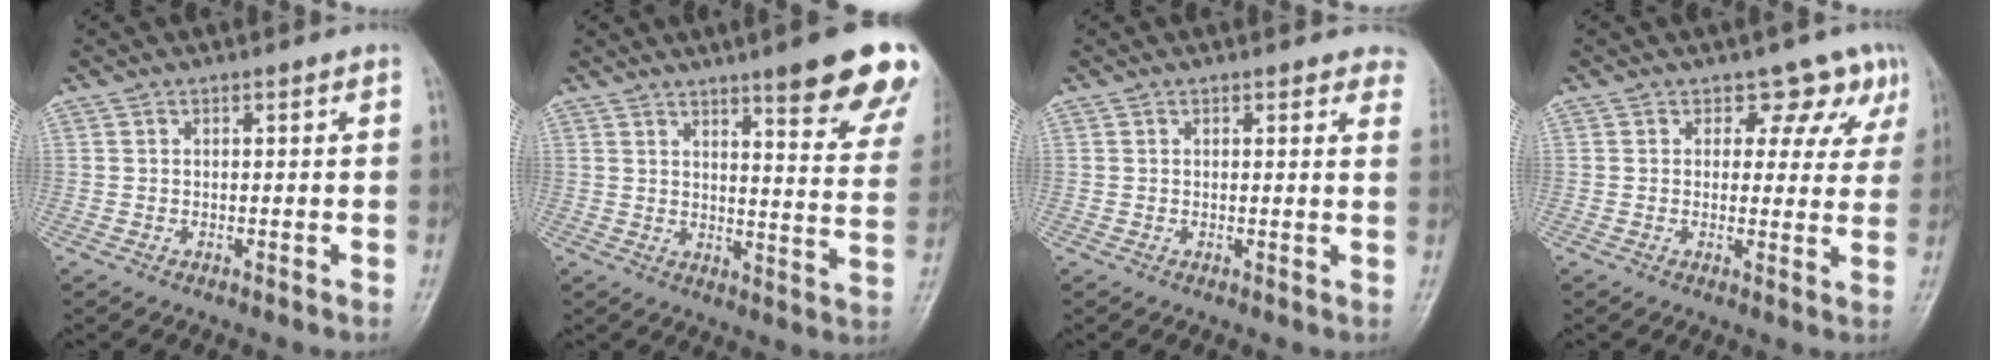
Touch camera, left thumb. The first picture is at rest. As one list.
[{"total": 18.3, "force": [12.2, 3.0, 13.4], "torque": [-0.138, -0.059, 0.149]}, {"total": 4.2, "force": [3.6, 1.6, 1.5], "torque": [0.013, -0.012, 0.023]}, {"total": 6.6, "force": [4.1, 4.6, 2.5], "torque": [0.008, -0.020, 0.034]}]